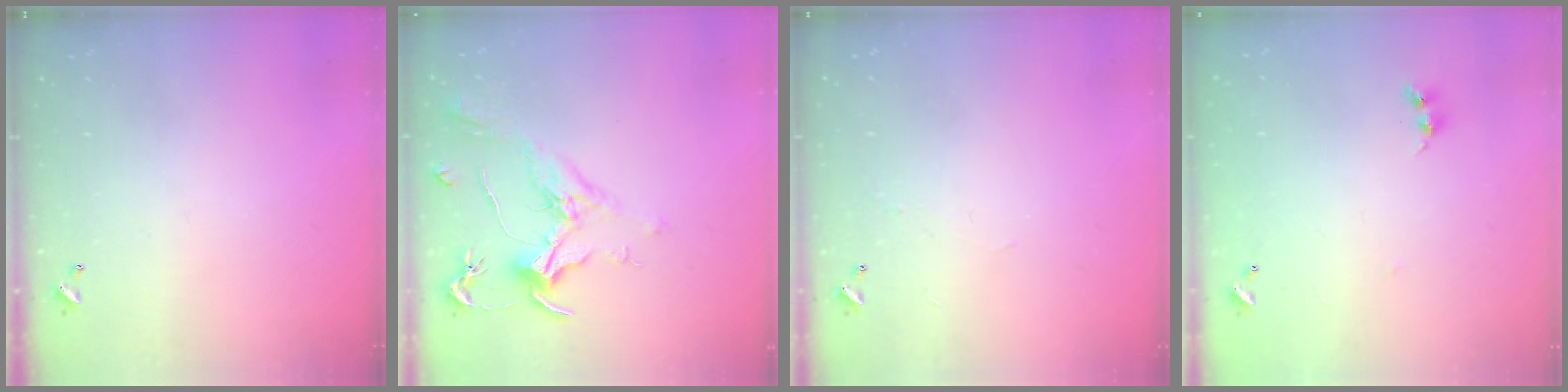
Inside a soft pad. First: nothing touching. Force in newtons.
{"total": 2.1, "press": 2.0, "slide": 0.8}
{"total": 1.2, "press": 1.1, "slide": 0.3}
{"total": 6.3, "press": 6.2, "slide": 0.7}